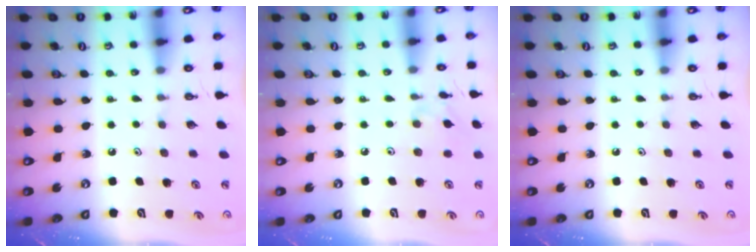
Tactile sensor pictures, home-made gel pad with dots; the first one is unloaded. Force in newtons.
{"total": 2.8, "press": 2.8, "slide": 0.1}
{"total": 0.0}